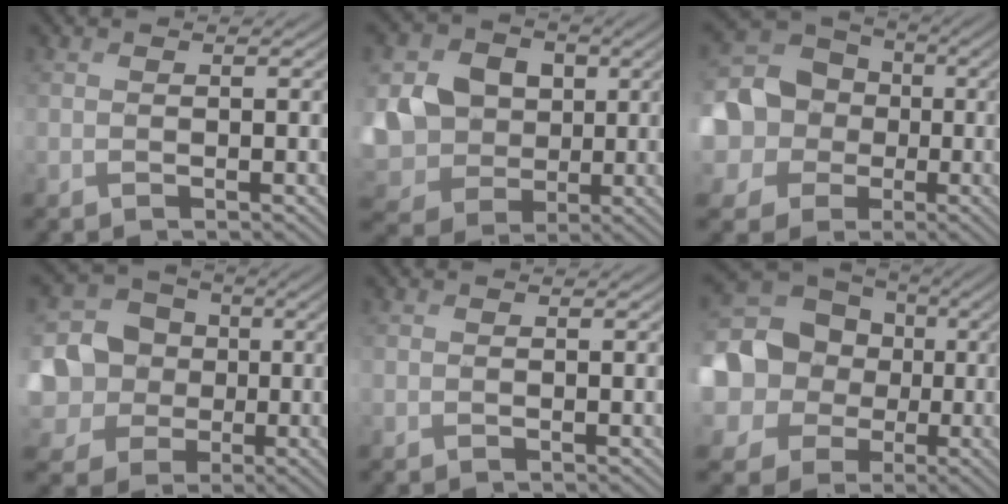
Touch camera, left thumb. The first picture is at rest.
{"total": 11.8, "force": [0.9, 10.3, 5.6], "torque": [-0.175, -0.016, 0.009]}
{"total": 19.6, "force": [-0.8, 17.9, 8.0], "torque": [-0.253, 0.002, -0.061]}
{"total": 13.8, "force": [-1.8, 12.7, 5.1], "torque": [-0.182, -0.014, -0.049]}
{"total": 0.0}
{"total": 21.6, "force": [0.4, 19.3, 9.6], "torque": [-0.278, 0.014, -0.039]}